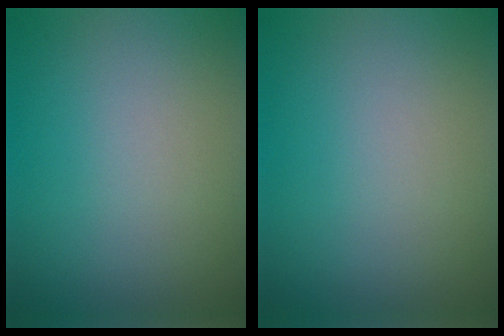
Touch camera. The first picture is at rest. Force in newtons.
{"total": 0.0}